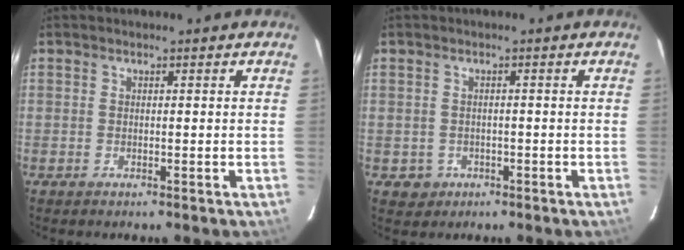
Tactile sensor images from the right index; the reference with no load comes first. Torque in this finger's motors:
{"motor_torque": [-0.03, -0.06, -0.26, -0.10]}